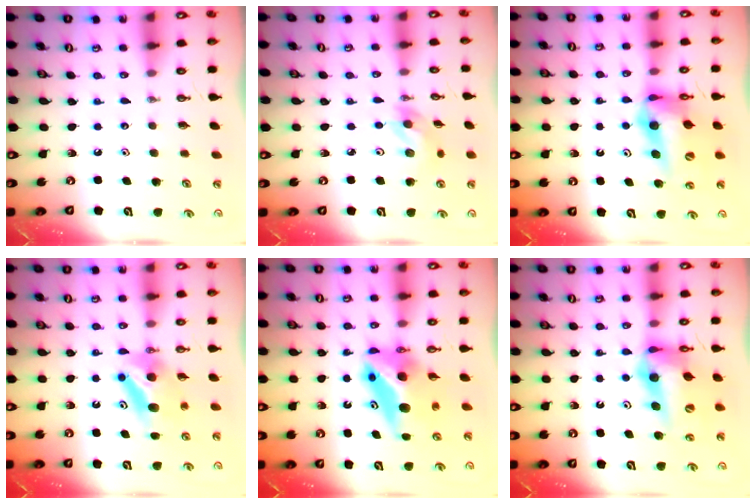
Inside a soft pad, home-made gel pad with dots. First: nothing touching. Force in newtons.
{"total": 8.5, "press": 8.2, "slide": 2.2}
{"total": 14.0, "press": 13.0, "slide": 5.2}
{"total": 6.5, "press": 6.3, "slide": 1.6}
{"total": 7.9, "press": 7.8, "slide": 0.8}
{"total": 14.0, "press": 13.0, "slide": 5.2}